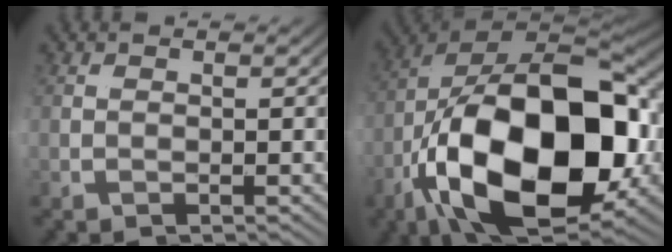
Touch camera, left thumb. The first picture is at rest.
{"total": 24.0, "force": [-3.1, 12.9, 19.9], "torque": [-0.386, -0.037, -0.031]}